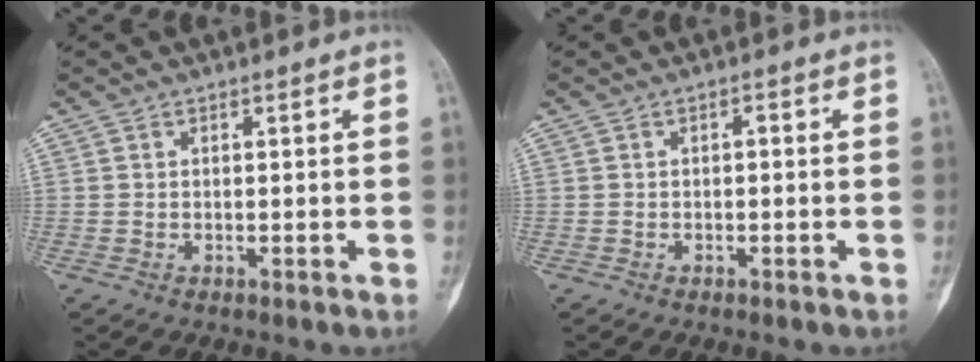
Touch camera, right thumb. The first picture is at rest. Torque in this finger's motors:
{"motor_torque": [-0.32, 0.08, 0.10, -0.10, -0.01]}